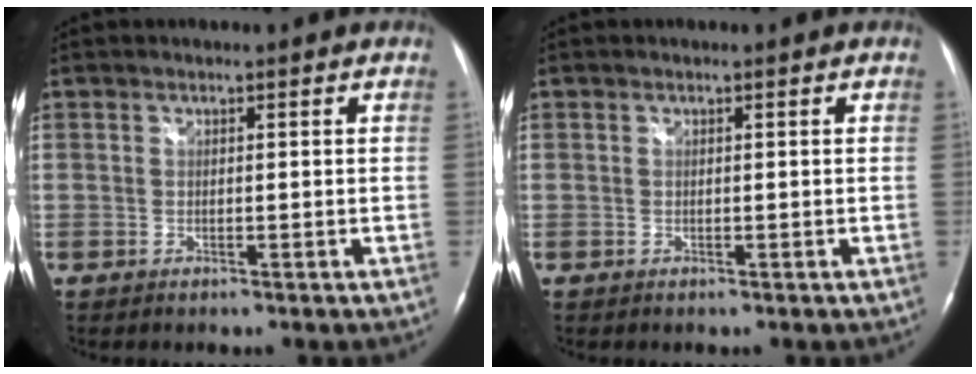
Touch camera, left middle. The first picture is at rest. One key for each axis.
{"total": 0.0}